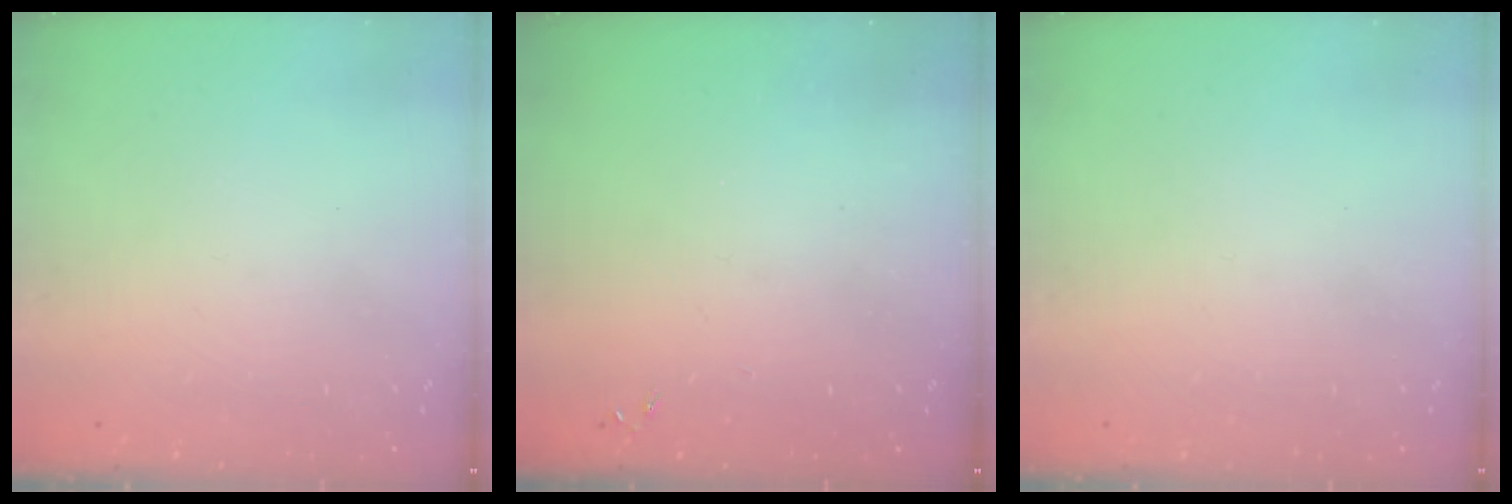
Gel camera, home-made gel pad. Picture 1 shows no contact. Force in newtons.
{"total": 0.0}
{"total": 0.0}